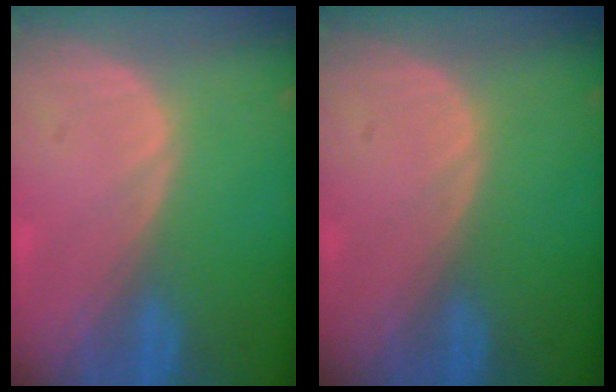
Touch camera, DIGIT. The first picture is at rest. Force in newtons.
{"total": 0.0}